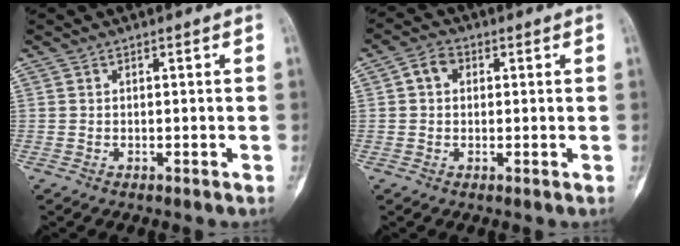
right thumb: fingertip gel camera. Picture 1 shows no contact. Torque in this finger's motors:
{"motor_torque": [-0.07, 0.51, 0.29, -0.23, -0.01]}